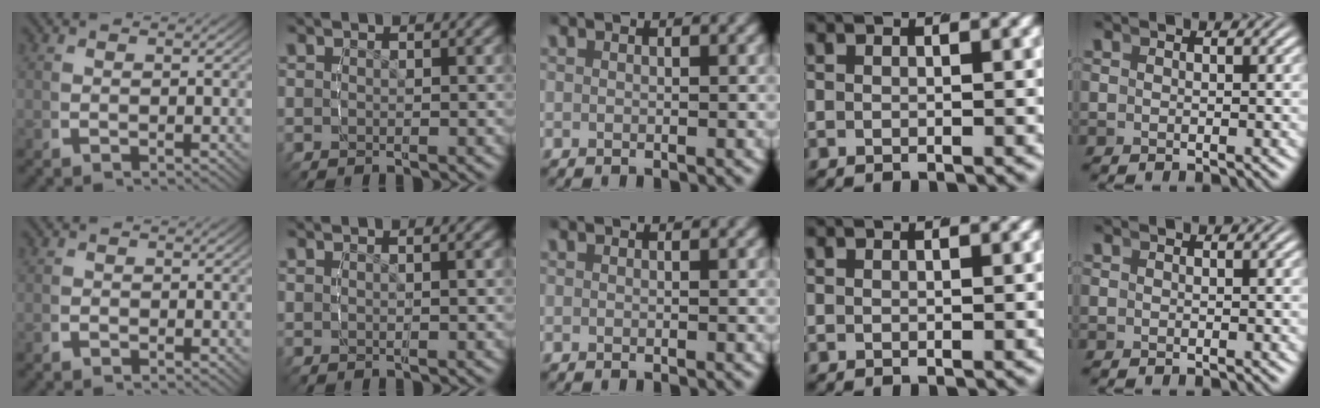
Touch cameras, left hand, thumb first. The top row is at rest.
{"thumb": {"total": 0.6, "force": [-0.5, 0.3, -0.1], "torque": [0.005, -0.003, -0.012]}, "index": {"total": 0.7, "force": [0.4, -0.3, 0.5], "torque": [-0.007, -0.002, 0.015]}}